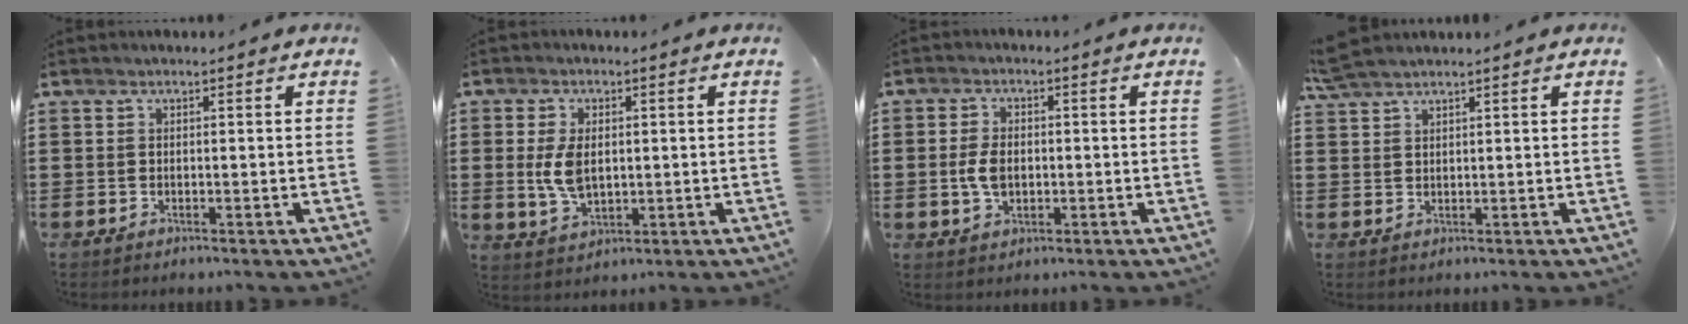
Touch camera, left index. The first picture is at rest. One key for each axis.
{"total": 5.9, "fx": 0.5, "fy": 3.5, "fz": 4.7, "tx": -0.118, "ty": 0.002, "tz": 0.004}
{"total": 4.4, "fx": -0.2, "fy": 2.7, "fz": 3.4, "tx": -0.090, "ty": -0.001, "tz": -0.011}
{"total": 2.7, "fx": 2.4, "fy": 0.1, "fz": 1.1, "tx": -0.029, "ty": 0.002, "tz": 0.047}